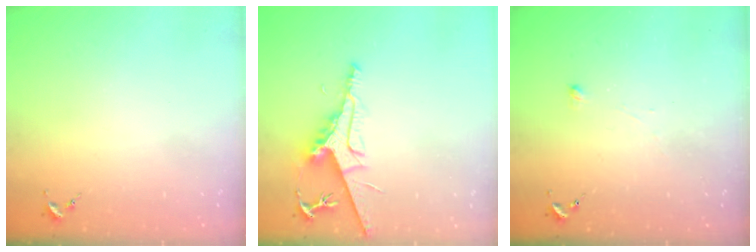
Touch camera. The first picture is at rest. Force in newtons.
{"total": 9.3, "press": 9.3, "slide": 1.1}
{"total": 2.5, "press": 2.5, "slide": 0.5}